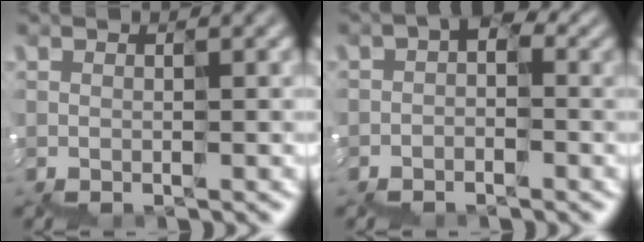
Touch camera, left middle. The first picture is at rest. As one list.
[{"total": 1.9, "force": [-0.6, 1.2, 1.3], "torque": [-0.031, 0.008, -0.015]}]